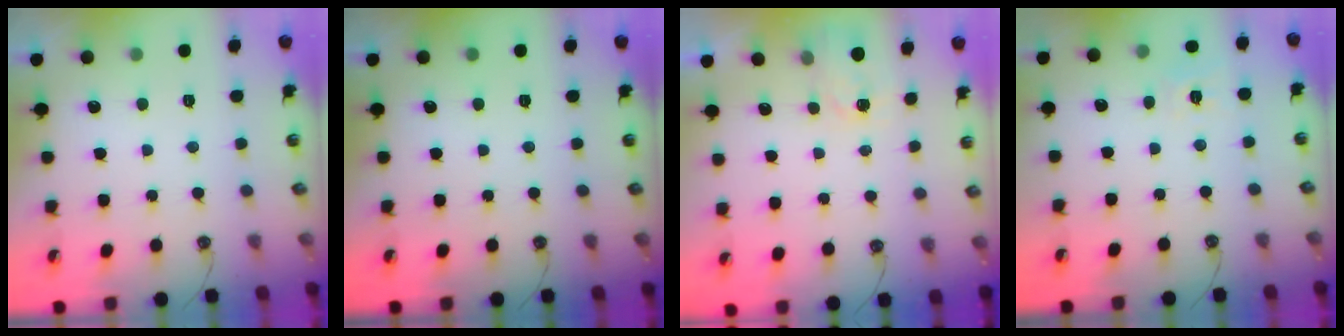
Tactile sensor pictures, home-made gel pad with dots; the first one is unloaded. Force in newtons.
{"total": 0.0}
{"total": 1.9, "press": 1.9, "slide": 0.3}
{"total": 6.5, "press": 6.5, "slide": 0.7}